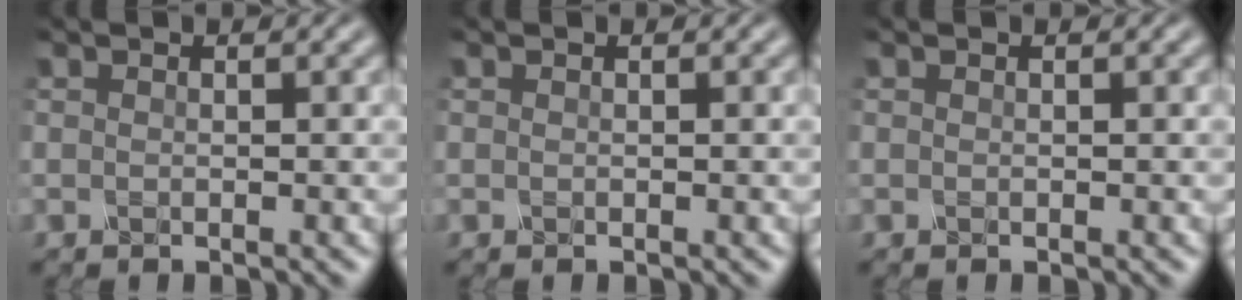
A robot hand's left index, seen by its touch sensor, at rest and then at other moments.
{"total": 0.0}
{"total": 0.0}